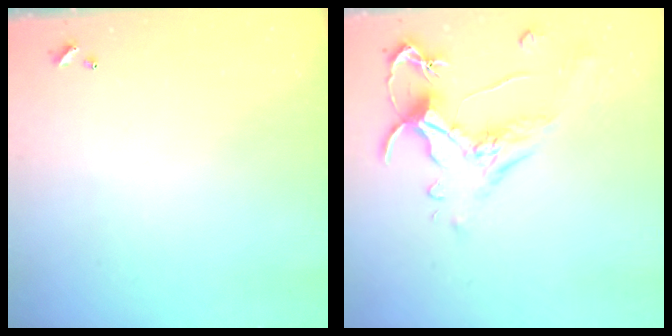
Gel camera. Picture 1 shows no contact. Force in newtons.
{"total": 1.6, "press": 1.1, "slide": 1.2}